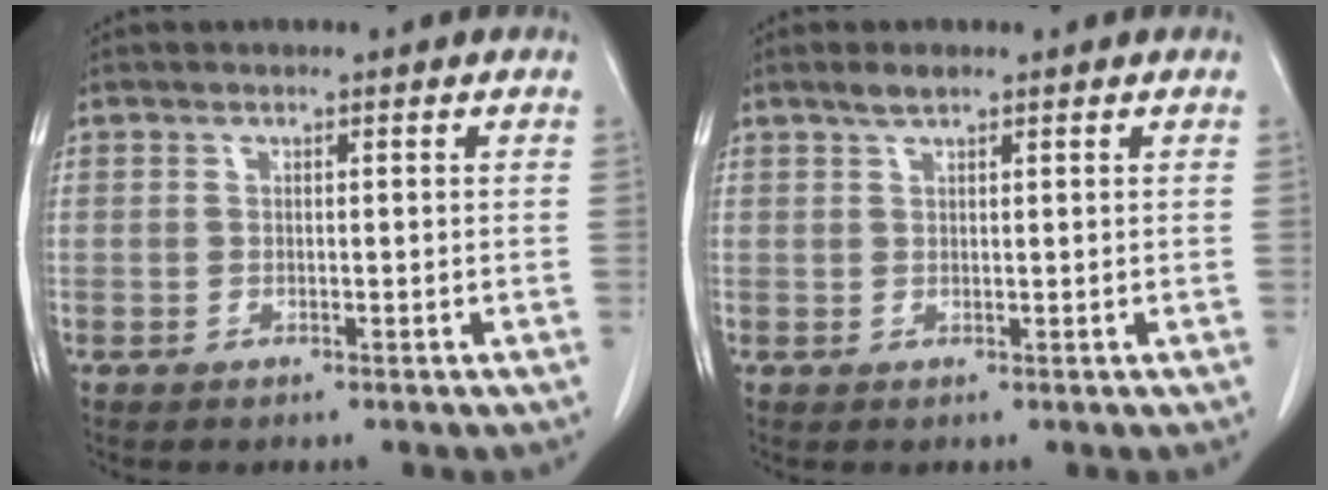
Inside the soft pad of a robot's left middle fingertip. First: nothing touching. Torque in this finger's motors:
{"motor_torque": [0.39, -0.34, -0.10, 0.01]}